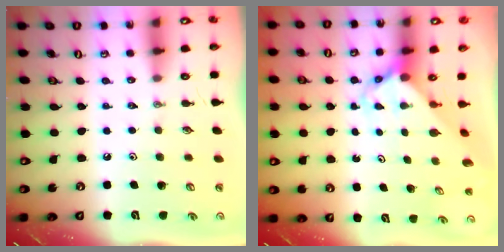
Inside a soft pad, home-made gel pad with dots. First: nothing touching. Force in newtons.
{"total": 3.6, "press": 3.6, "slide": 0.4}